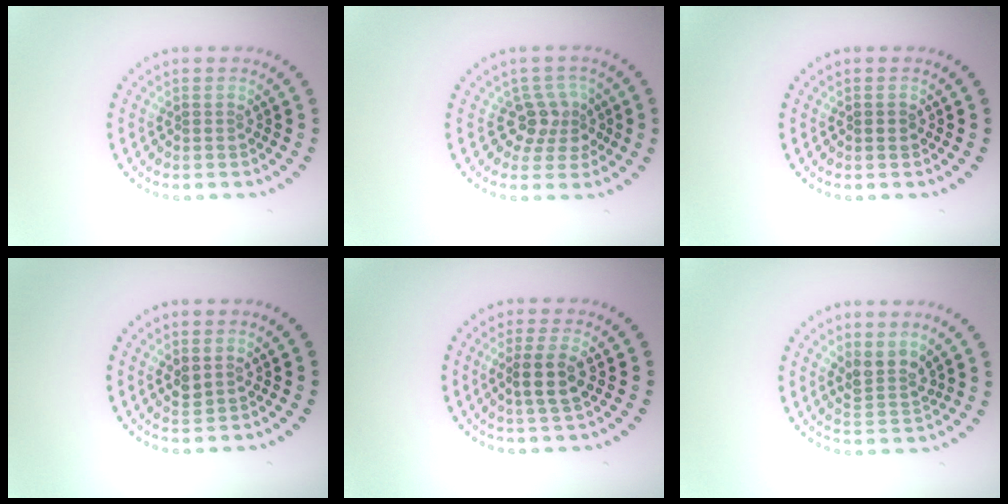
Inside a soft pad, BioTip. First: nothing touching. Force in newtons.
{"total": 2.8, "press": 2.2, "slide": 1.8}
{"total": 0.7, "press": 0.7, "slide": 0.1}
{"total": 1.0, "press": 1.0, "slide": 0.3}
{"total": 2.6, "press": 2.3, "slide": 1.1}
{"total": 2.7, "press": 2.0, "slide": 1.8}